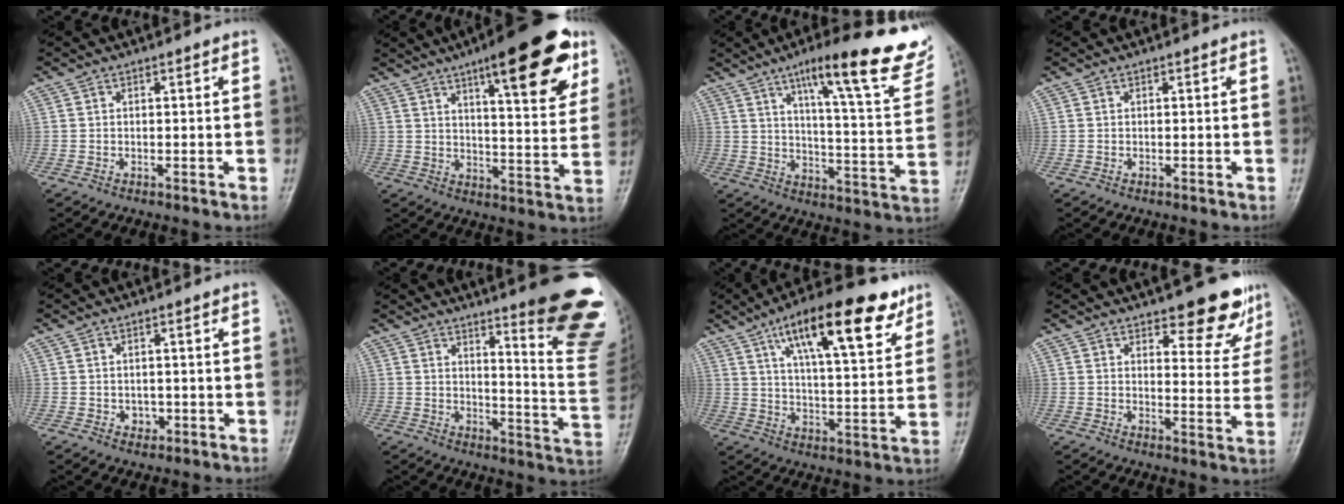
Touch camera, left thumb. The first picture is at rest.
{"total": 19.3, "force": [10.5, 5.2, 15.3], "torque": [-0.178, -0.037, 0.147]}
{"total": 23.4, "force": [14.8, 4.4, 17.6], "torque": [-0.220, -0.054, 0.208]}
{"total": 0.0}
{"total": 2.1, "force": [-0.4, 1.8, 1.0], "torque": [-0.005, 0.002, -0.001]}
{"total": 21.4, "force": [13.4, 3.7, 16.2], "torque": [-0.177, -0.098, 0.166]}
{"total": 20.1, "force": [11.3, 6.5, 15.3], "torque": [-0.211, -0.031, 0.180]}
{"total": 10.5, "force": [7.8, 4.0, 5.8], "torque": [-0.032, -0.050, 0.098]}